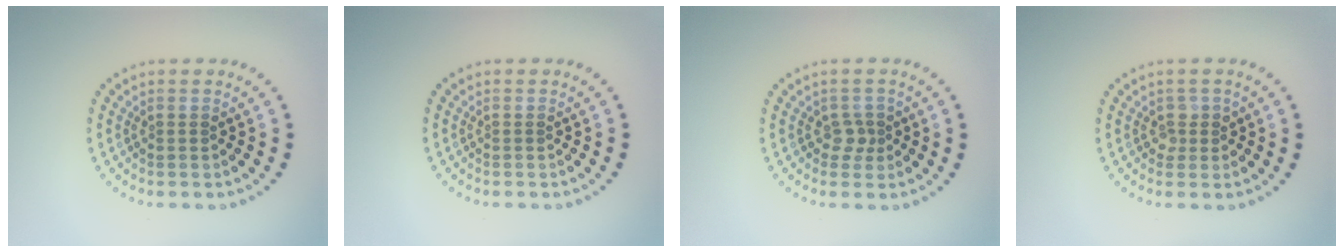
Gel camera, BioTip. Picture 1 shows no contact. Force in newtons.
{"total": 0.0}
{"total": 1.4, "press": 1.2, "slide": 0.8}
{"total": 1.3, "press": 1.2, "slide": 0.7}